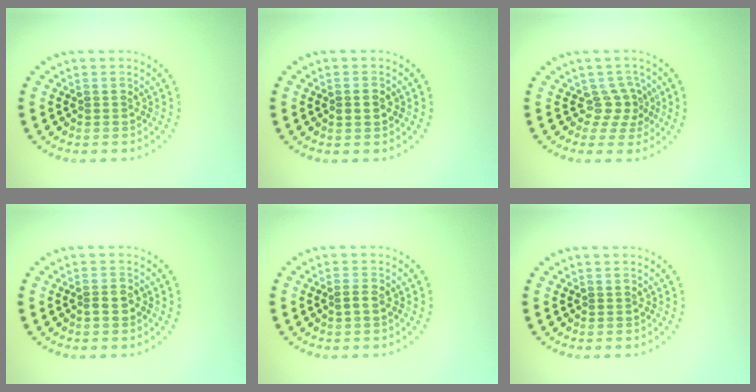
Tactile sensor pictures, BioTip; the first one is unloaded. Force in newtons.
{"total": 1.1, "press": 1.0, "slide": 0.2}
{"total": 2.3, "press": 1.5, "slide": 1.7}
{"total": 1.3, "press": 1.2, "slide": 0.6}
{"total": 1.1, "press": 1.0, "slide": 0.4}
{"total": 0.0}